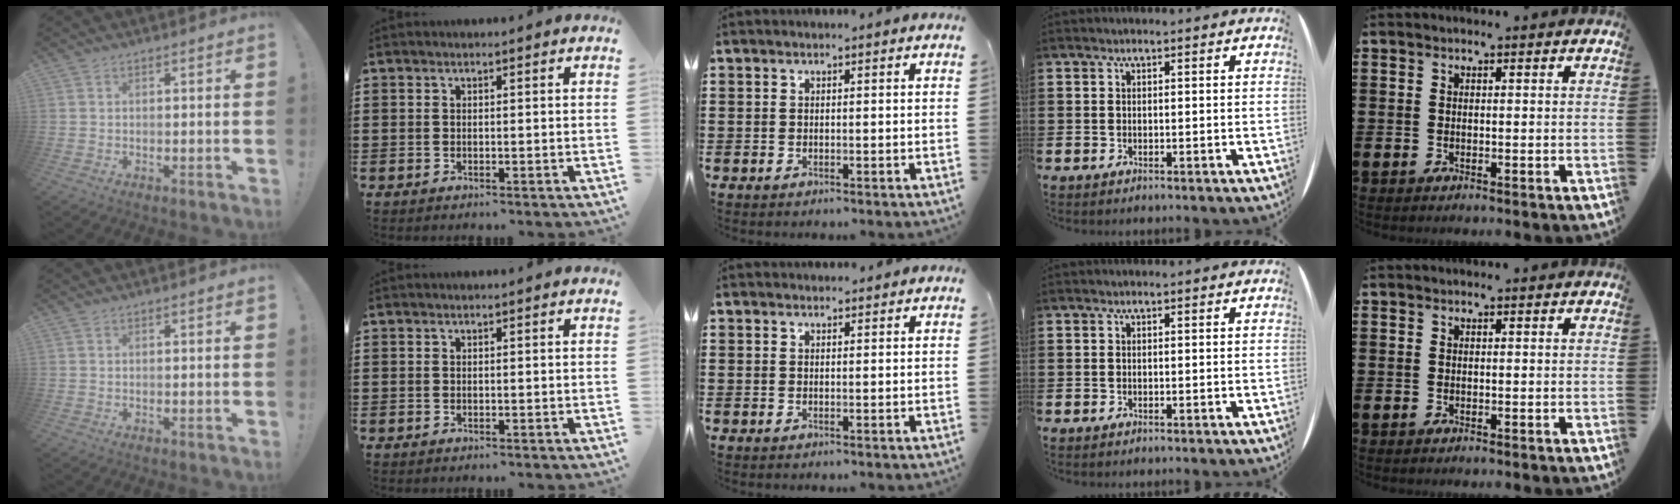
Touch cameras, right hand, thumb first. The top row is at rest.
{"middle": {"total": 1.0, "force": [1.0, 0.2, 0.0], "torque": [0.005, -0.002, 0.017]}}